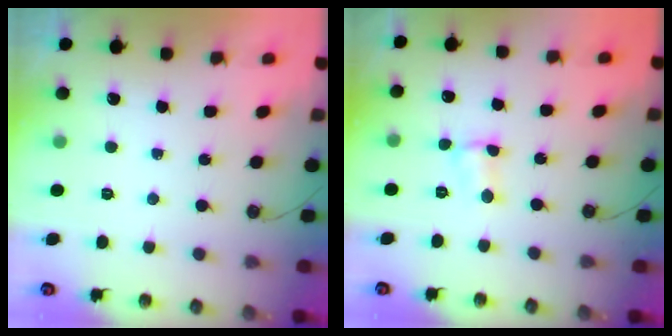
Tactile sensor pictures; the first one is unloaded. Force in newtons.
{"total": 3.6, "press": 3.6, "slide": 0.5}